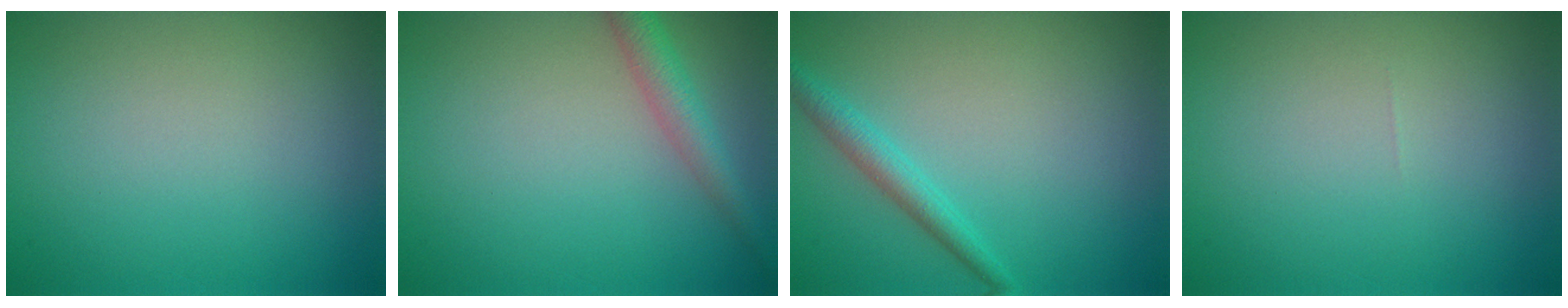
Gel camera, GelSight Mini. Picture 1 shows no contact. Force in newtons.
{"total": 2.8, "press": 2.8, "slide": 0.1}
{"total": 2.1, "press": 2.1, "slide": 0.1}
{"total": 0.0}